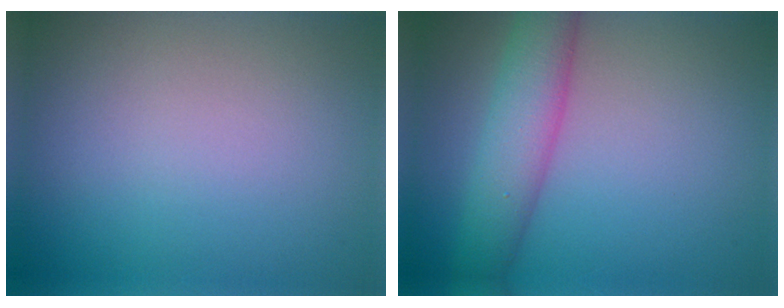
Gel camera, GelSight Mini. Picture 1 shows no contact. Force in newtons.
{"total": 5.4, "press": 5.4, "slide": 0.2}